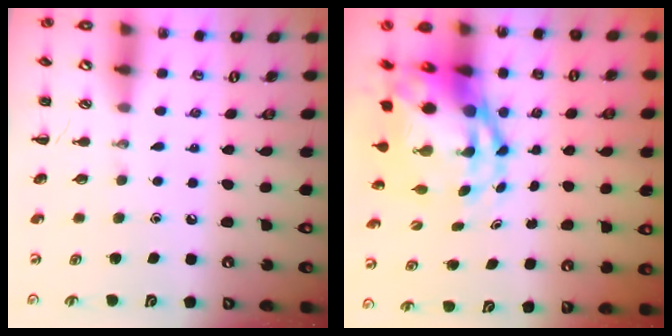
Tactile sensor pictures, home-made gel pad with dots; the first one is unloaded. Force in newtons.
{"total": 9.7, "press": 9.2, "slide": 2.9}